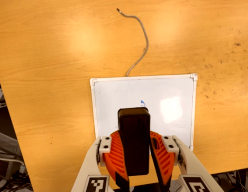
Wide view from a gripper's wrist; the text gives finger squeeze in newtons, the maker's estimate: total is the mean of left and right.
{"total": 11.5, "left": 10.7, "right": 12.3}